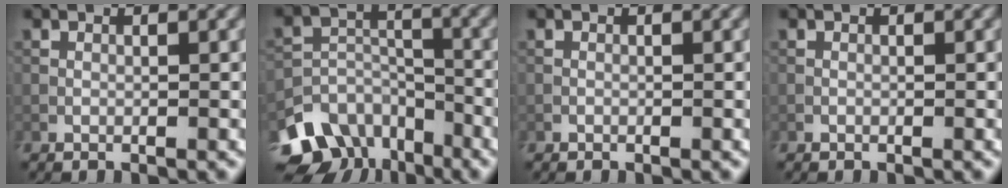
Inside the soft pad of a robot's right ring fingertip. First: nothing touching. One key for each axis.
{"total": 9.6, "fx": -6.7, "fy": 6.1, "fz": 3.0, "tx": -0.050, "ty": 0.002, "tz": -0.119}
{"total": 0.0}
{"total": 0.0}